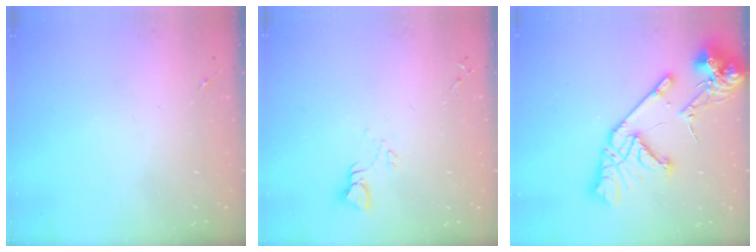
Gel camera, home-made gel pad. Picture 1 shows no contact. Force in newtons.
{"total": 3.6, "press": 3.5, "slide": 0.3}
{"total": 20.9, "press": 20.7, "slide": 2.5}